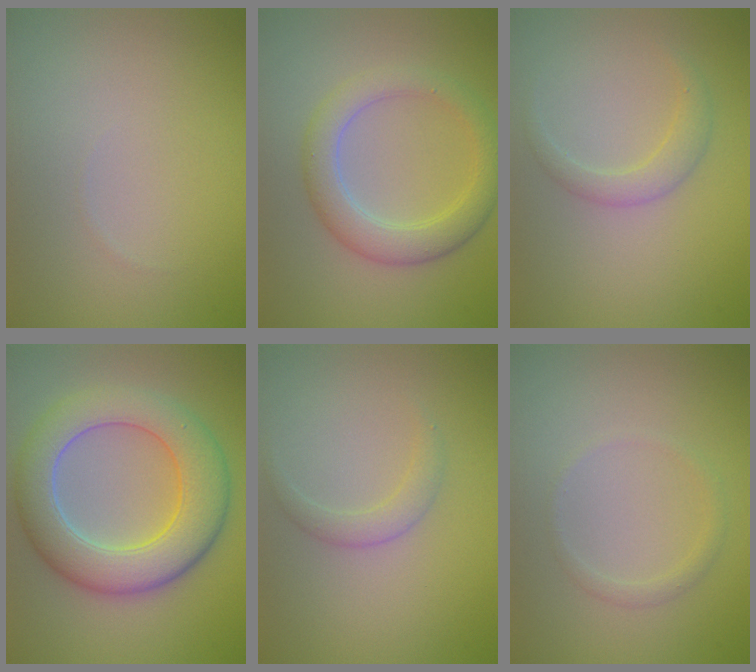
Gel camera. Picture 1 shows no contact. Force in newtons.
{"total": 4.2, "press": 4.2, "slide": 0.1}
{"total": 1.7, "press": 1.7, "slide": 0.2}
{"total": 7.9, "press": 7.9, "slide": 0.5}
{"total": 1.4, "press": 1.4, "slide": 0.0}
{"total": 1.0, "press": 1.0, "slide": 0.1}